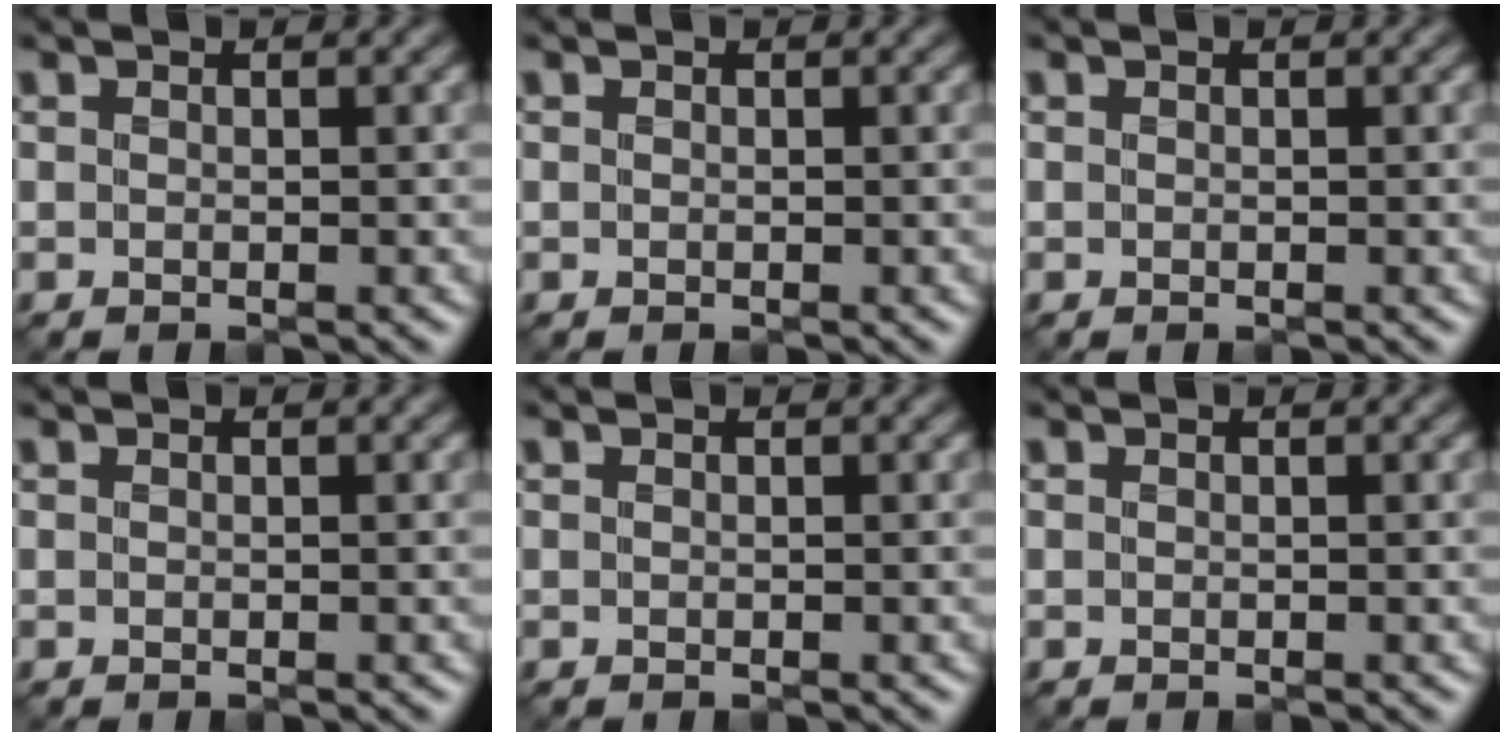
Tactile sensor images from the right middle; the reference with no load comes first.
{"total": 0.0}
{"total": 0.0}
{"total": 0.0}
{"total": 0.0}
{"total": 0.0}